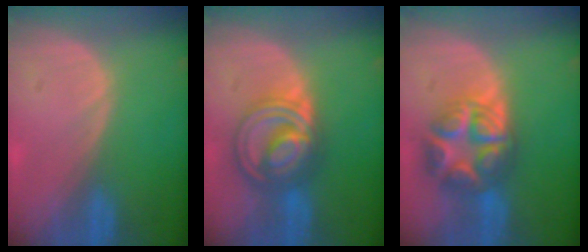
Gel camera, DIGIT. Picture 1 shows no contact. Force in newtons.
{"total": 8.3, "press": 8.3, "slide": 0.6}
{"total": 9.0, "press": 9.0, "slide": 0.5}